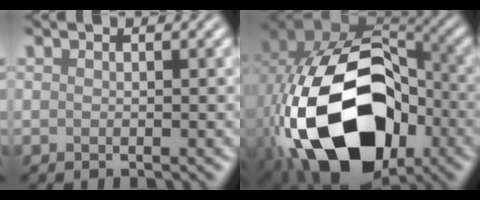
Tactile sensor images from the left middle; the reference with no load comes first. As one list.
[{"total": 20.6, "force": [-5.7, 13.5, 14.5], "torque": [-0.296, -0.047, -0.075]}]